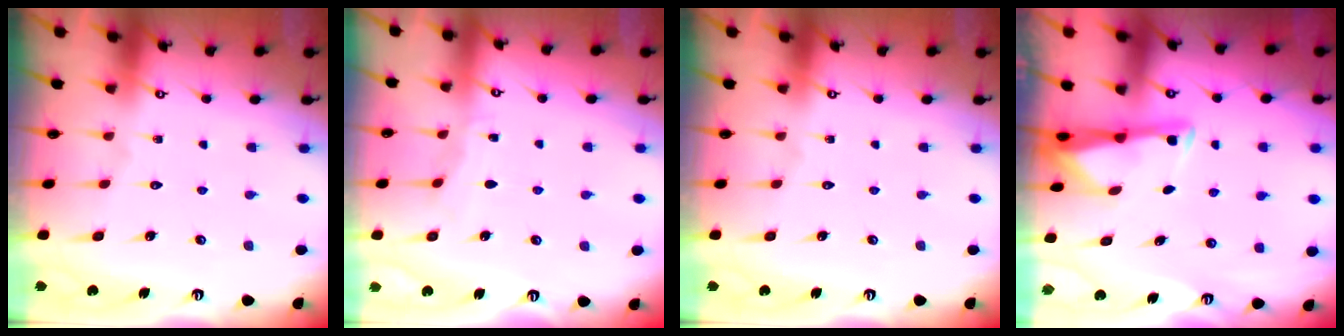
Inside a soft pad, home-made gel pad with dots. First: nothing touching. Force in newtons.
{"total": 2.7, "press": 2.7, "slide": 0.4}
{"total": 0.0}
{"total": 3.2, "press": 3.1, "slide": 0.4}